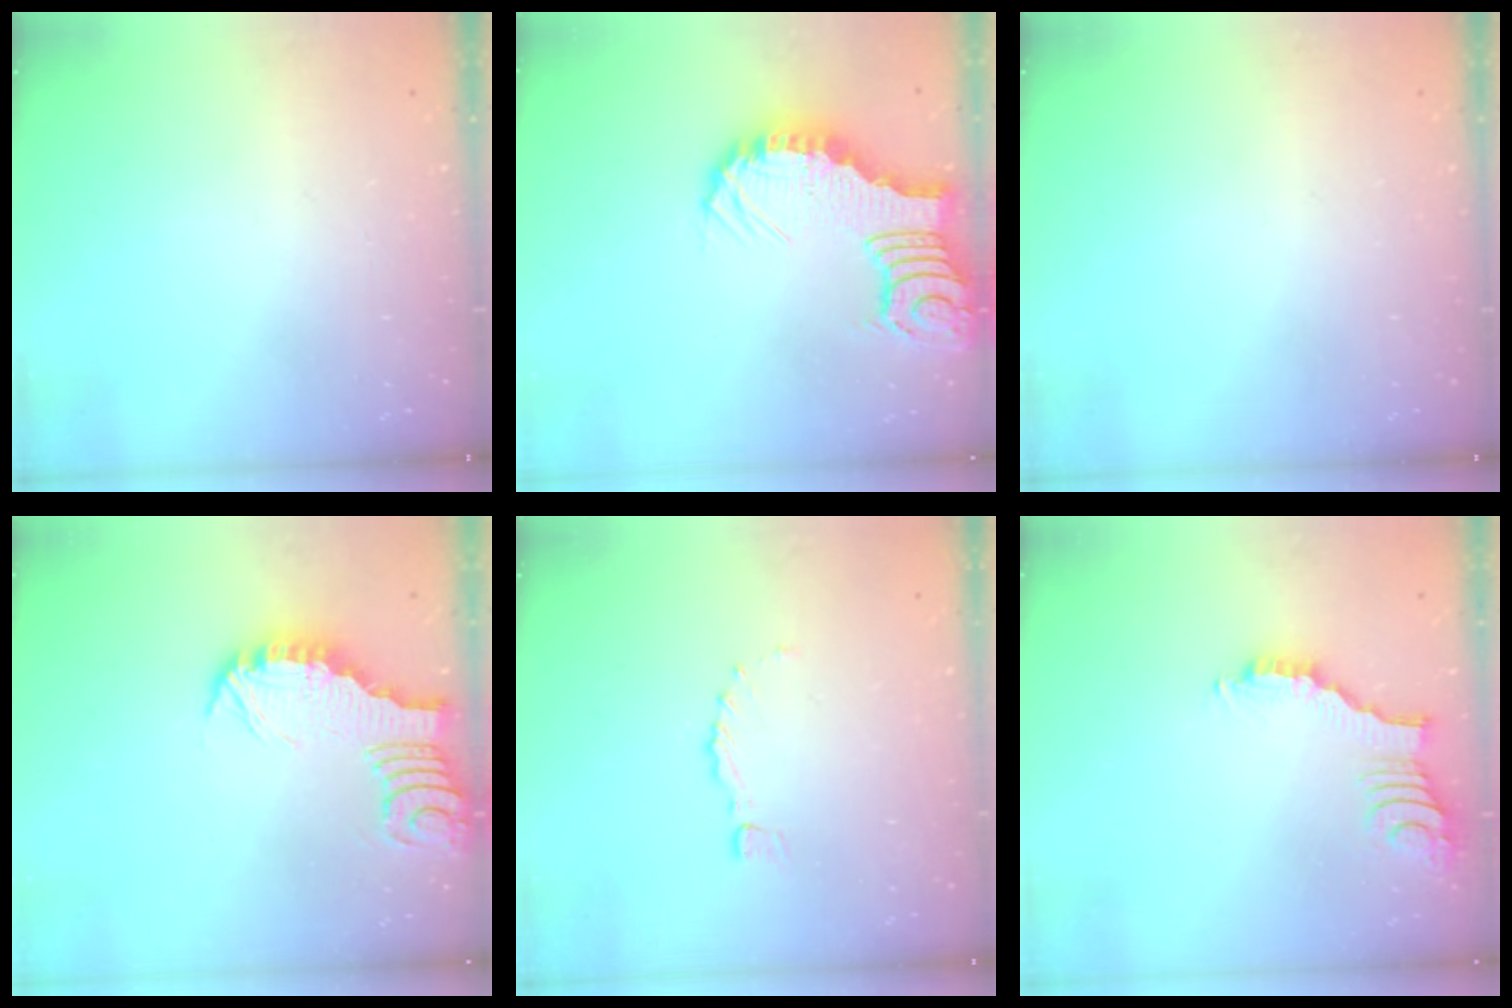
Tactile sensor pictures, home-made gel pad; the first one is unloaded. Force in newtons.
{"total": 5.7, "press": 5.6, "slide": 0.6}
{"total": 0.0}
{"total": 3.0, "press": 2.9, "slide": 0.3}
{"total": 0.0}
{"total": 2.6, "press": 2.6, "slide": 0.4}